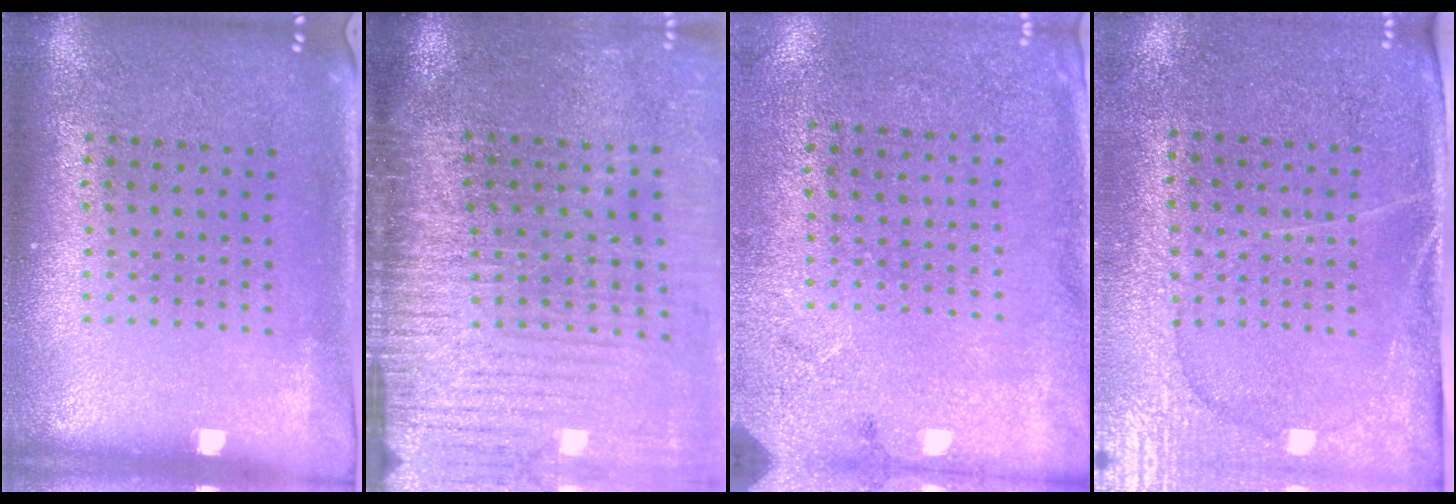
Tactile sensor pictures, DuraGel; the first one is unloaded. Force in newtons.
{"total": 4.2, "press": 3.6, "slide": 2.2}
{"total": 2.7, "press": 2.2, "slide": 1.7}
{"total": 3.1, "press": 2.8, "slide": 1.2}